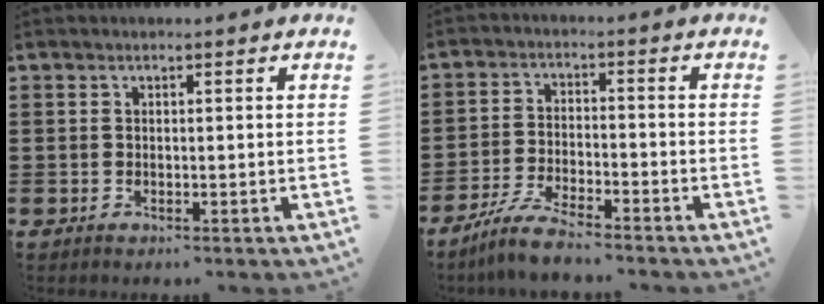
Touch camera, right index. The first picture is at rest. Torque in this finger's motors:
{"motor_torque": [-0.01, 0.59, -0.45, -0.21]}